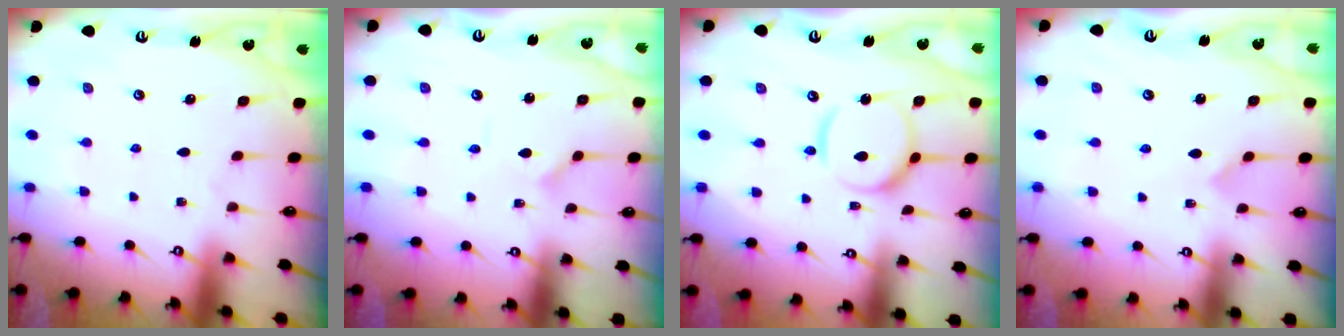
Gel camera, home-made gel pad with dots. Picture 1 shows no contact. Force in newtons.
{"total": 3.1, "press": 3.1, "slide": 0.2}
{"total": 11.8, "press": 11.7, "slide": 1.2}
{"total": 3.5, "press": 3.5, "slide": 0.3}